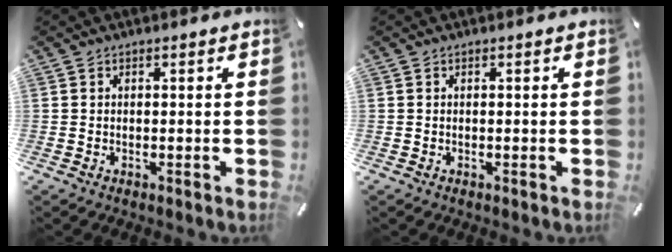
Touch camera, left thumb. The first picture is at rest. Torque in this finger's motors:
{"motor_torque": [-0.48, -0.28, 0.00, -0.02, 0.00]}